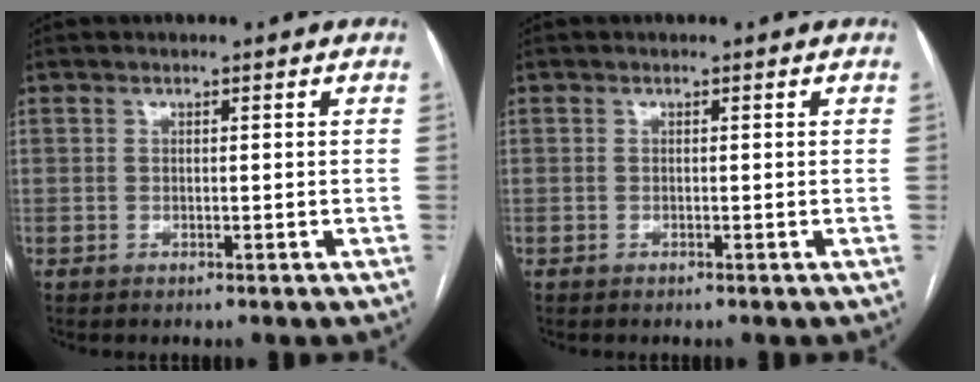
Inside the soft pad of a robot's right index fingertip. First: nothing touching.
{"total": 0.0}